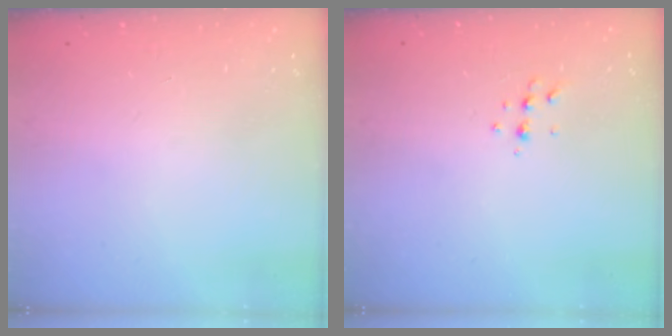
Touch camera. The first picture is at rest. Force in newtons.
{"total": 4.3, "press": 4.2, "slide": 0.6}